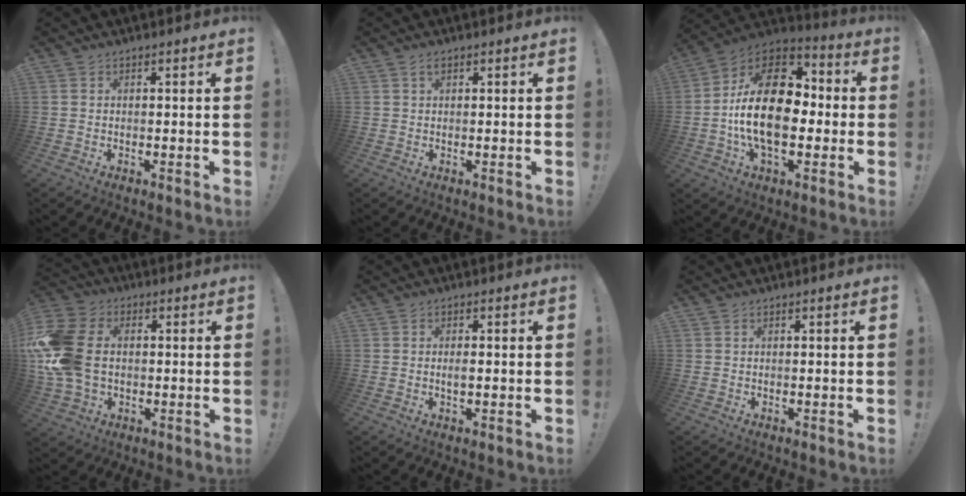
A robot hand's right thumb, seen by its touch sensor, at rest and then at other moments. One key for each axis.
{"total": 1.4, "fx": 0.8, "fy": 0.7, "fz": 1.0, "tx": -0.013, "ty": -0.002, "tz": 0.012}
{"total": 24.1, "fx": -0.7, "fy": 13.8, "fz": 19.7, "tx": -0.356, "ty": 0.014, "tz": -0.009}
{"total": 18.1, "fx": 0.2, "fy": 12.7, "fz": 12.8, "tx": -0.251, "ty": 0.017, "tz": 0.010}
{"total": 1.7, "fx": -0.2, "fy": 0.6, "fz": 1.6, "tx": -0.015, "ty": -0.003, "tz": -0.008}
{"total": 0.0}